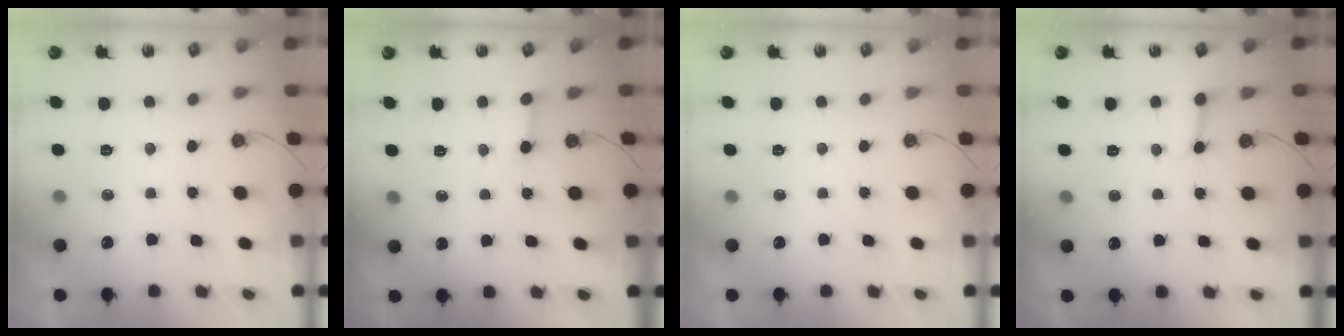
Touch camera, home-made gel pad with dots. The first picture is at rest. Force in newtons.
{"total": 3.3, "press": 3.3, "slide": 0.4}
{"total": 0.0}
{"total": 3.3, "press": 3.3, "slide": 0.2}